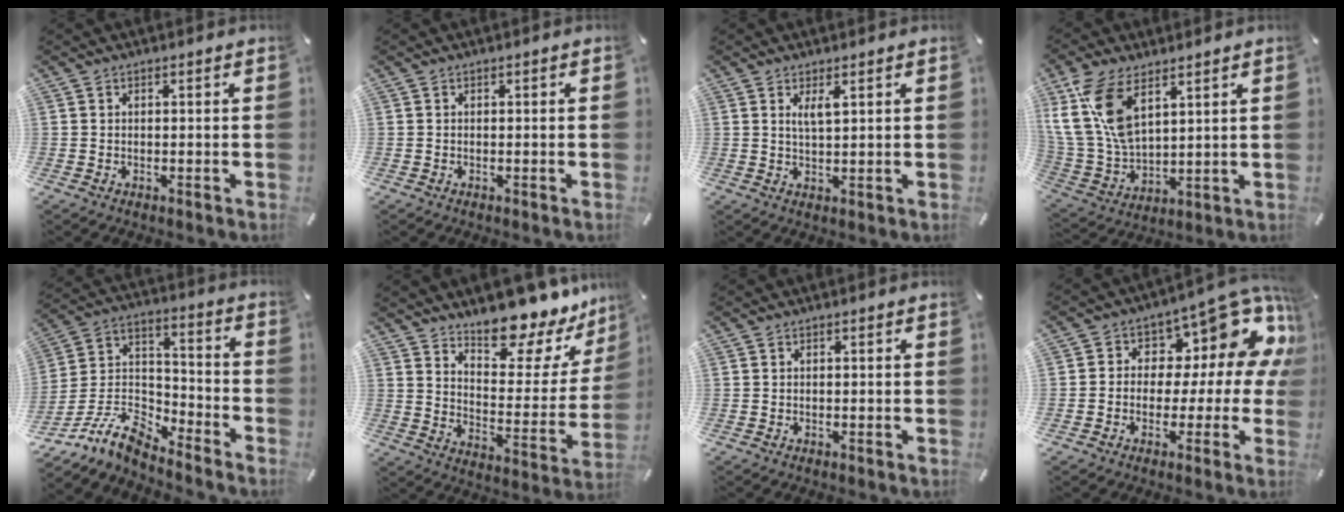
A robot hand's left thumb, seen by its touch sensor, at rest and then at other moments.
{"total": 0.0}
{"total": 2.8, "force": [1.7, 0.6, 2.2], "torque": [-0.040, -0.001, 0.027]}
{"total": 15.5, "force": [8.0, 8.5, 10.2], "torque": [-0.257, -0.034, 0.144]}
{"total": 12.0, "force": [-9.4, 4.8, 5.5], "torque": [-0.120, 0.029, -0.180]}
{"total": 15.7, "force": [14.1, 4.9, 5.0], "torque": [-0.064, -0.129, 0.236]}
{"total": 0.0}
{"total": 11.5, "force": [5.8, 6.7, 7.3], "torque": [-0.099, -0.058, 0.096]}